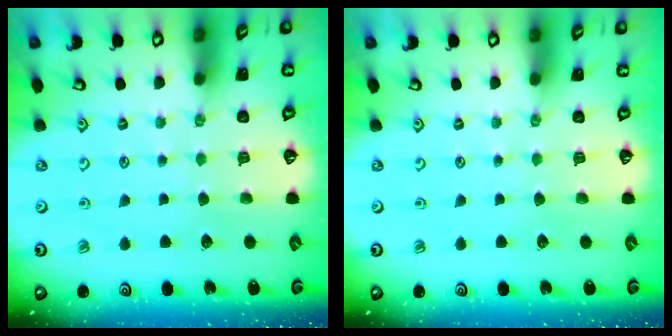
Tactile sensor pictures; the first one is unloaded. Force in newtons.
{"total": 0.0}